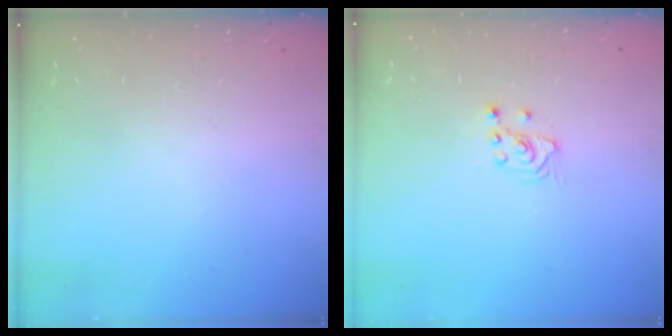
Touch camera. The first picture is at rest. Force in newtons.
{"total": 2.5, "press": 2.4, "slide": 0.9}